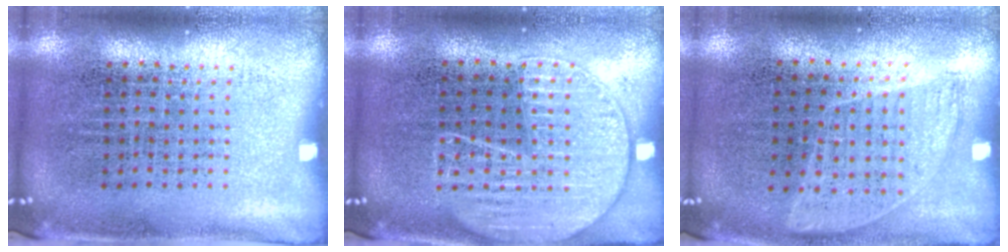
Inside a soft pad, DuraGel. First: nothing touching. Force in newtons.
{"total": 2.6, "press": 2.6, "slide": 0.3}
{"total": 0.9, "press": 0.8, "slide": 0.5}